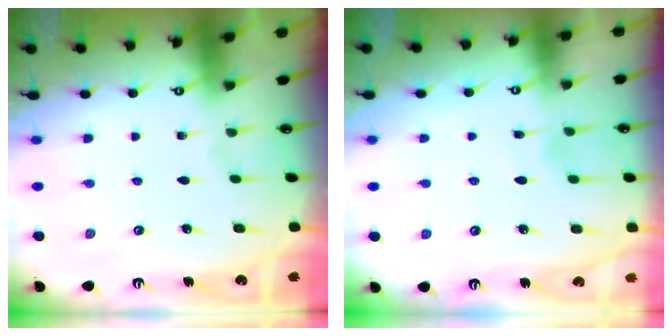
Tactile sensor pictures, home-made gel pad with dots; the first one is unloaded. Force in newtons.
{"total": 3.8, "press": 3.7, "slide": 0.5}